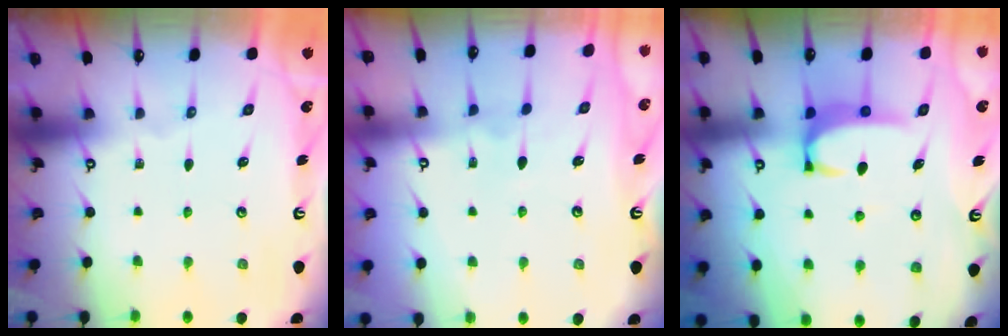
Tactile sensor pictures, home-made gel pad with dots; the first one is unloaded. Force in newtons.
{"total": 2.9, "press": 2.8, "slide": 0.5}
{"total": 2.7, "press": 2.7, "slide": 0.3}